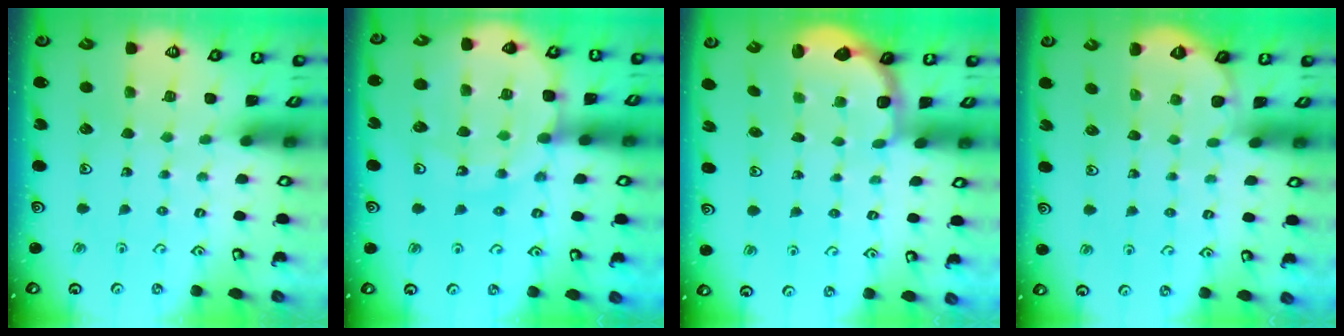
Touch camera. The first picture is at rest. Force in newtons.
{"total": 16.4, "press": 16.1, "slide": 3.3}
{"total": 2.9, "press": 2.4, "slide": 1.6}
{"total": 0.0}